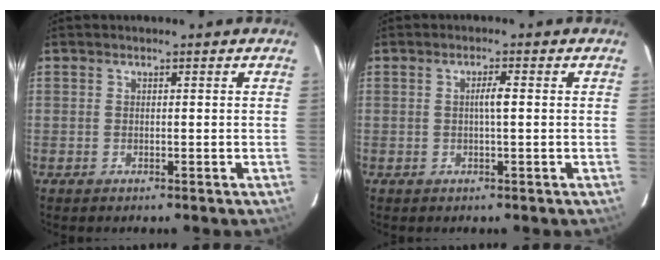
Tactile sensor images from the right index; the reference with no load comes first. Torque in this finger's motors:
{"motor_torque": [0.10, 0.02, 0.04, 0.06]}